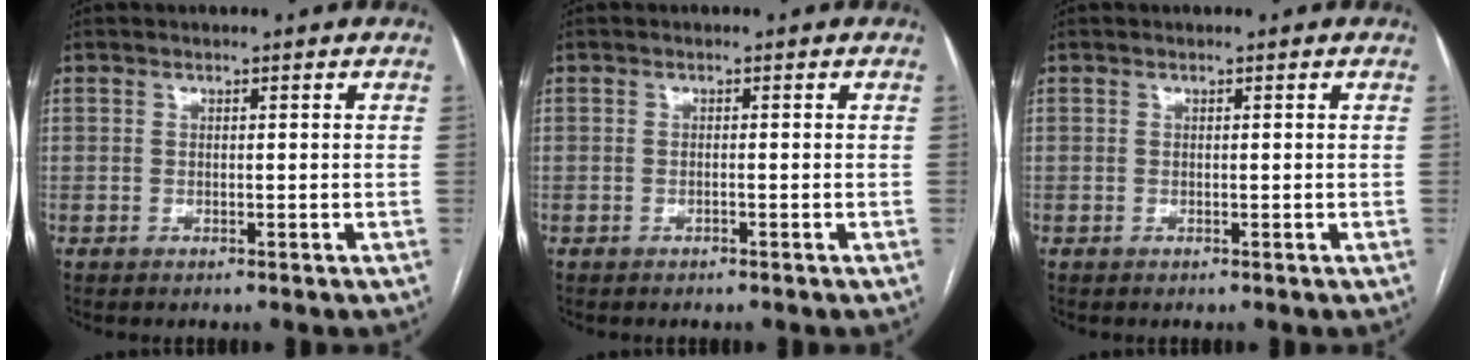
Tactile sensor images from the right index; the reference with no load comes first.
{"total": 0.0}
{"total": 0.0}